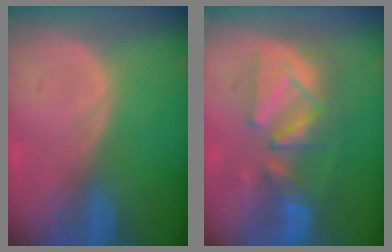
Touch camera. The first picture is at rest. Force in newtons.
{"total": 8.9, "press": 8.8, "slide": 1.0}